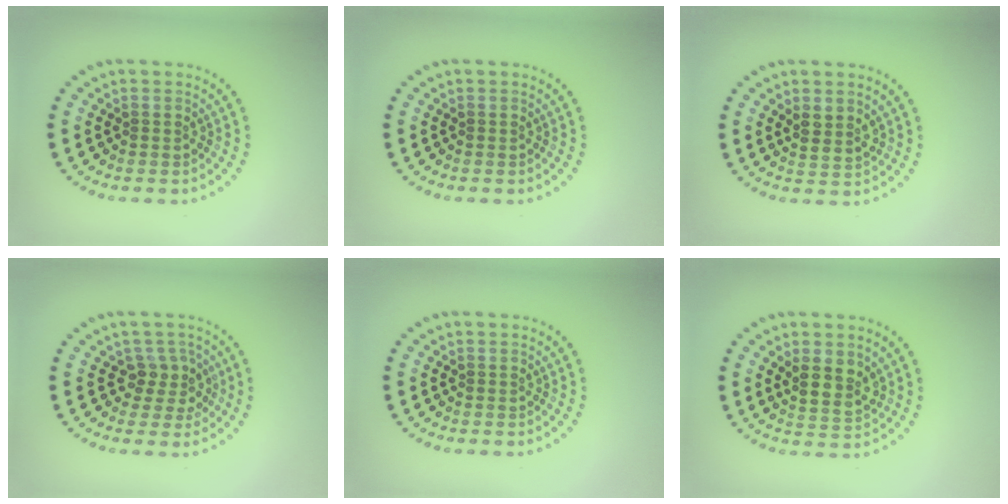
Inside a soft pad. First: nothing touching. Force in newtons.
{"total": 0.0}
{"total": 1.7, "press": 1.4, "slide": 0.9}
{"total": 2.6, "press": 2.0, "slide": 1.6}
{"total": 0.0}
{"total": 2.8, "press": 2.5, "slide": 1.1}